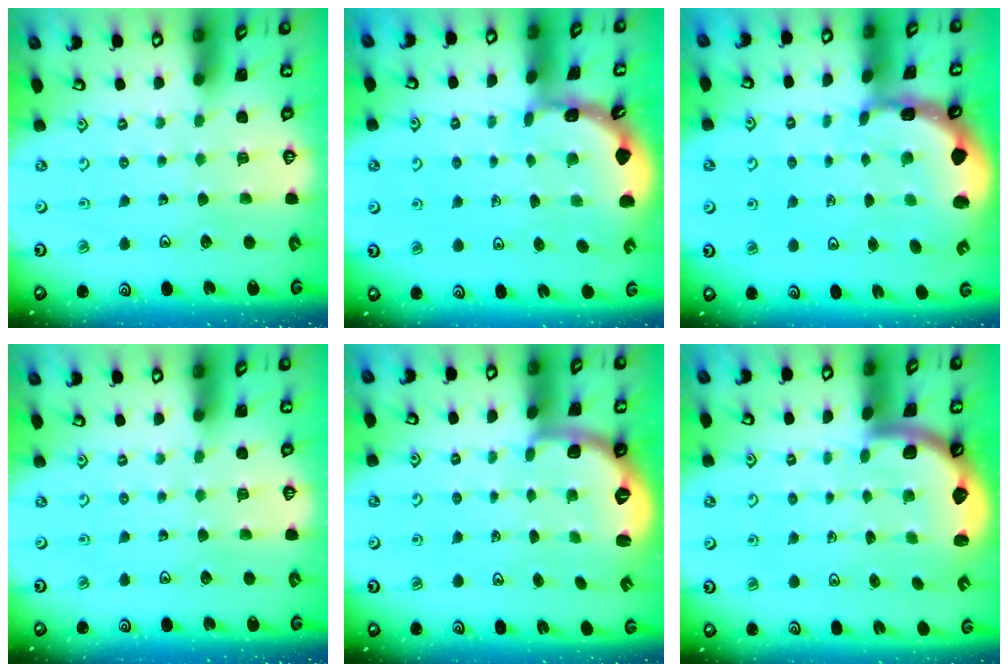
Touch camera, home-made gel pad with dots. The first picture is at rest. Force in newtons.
{"total": 1.8, "press": 1.8, "slide": 0.2}
{"total": 2.2, "press": 2.0, "slide": 1.0}
{"total": 0.0}
{"total": 2.6, "press": 1.6, "slide": 2.1}
{"total": 2.3, "press": 2.3, "slide": 0.4}